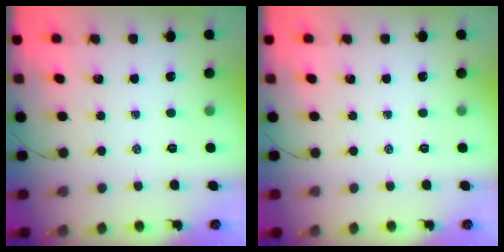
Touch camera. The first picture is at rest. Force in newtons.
{"total": 0.0}